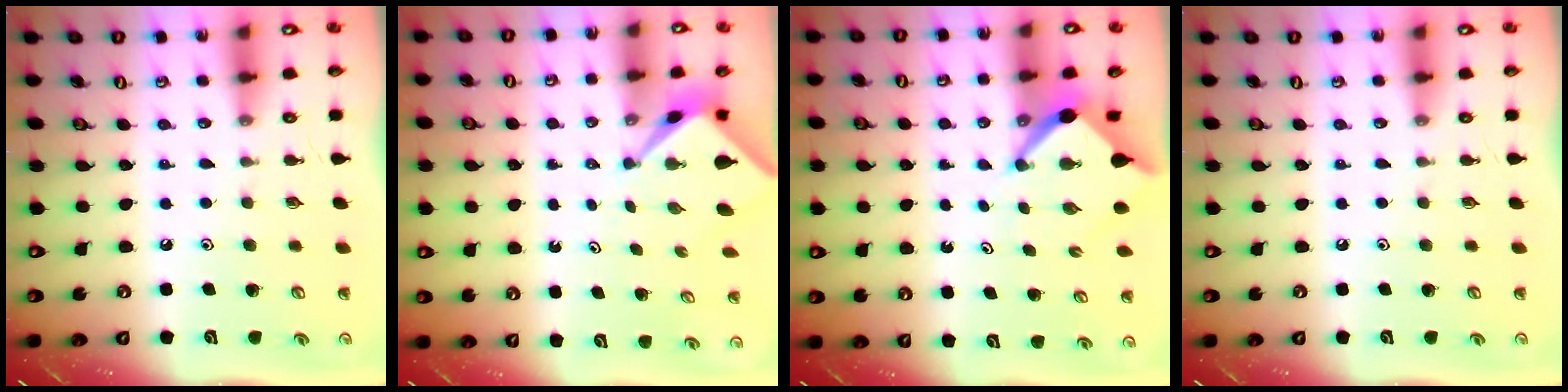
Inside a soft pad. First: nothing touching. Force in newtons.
{"total": 2.2, "press": 2.2, "slide": 0.3}
{"total": 6.0, "press": 6.0, "slide": 0.4}
{"total": 0.0}